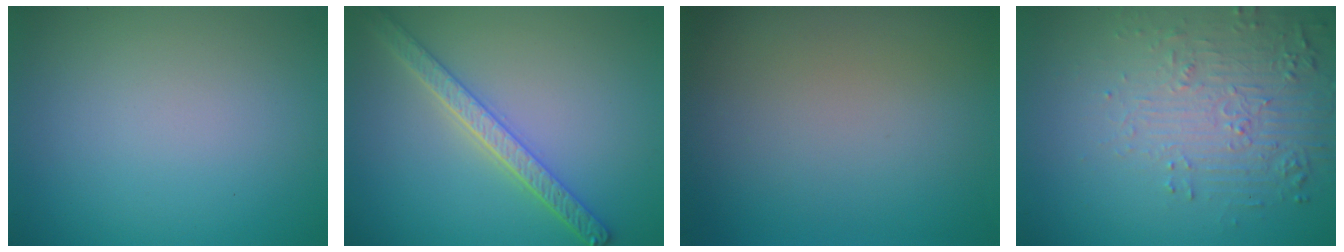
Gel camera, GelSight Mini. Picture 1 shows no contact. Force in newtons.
{"total": 4.3, "press": 3.9, "slide": 1.9}
{"total": 0.0}
{"total": 5.6, "press": 3.8, "slide": 4.2}